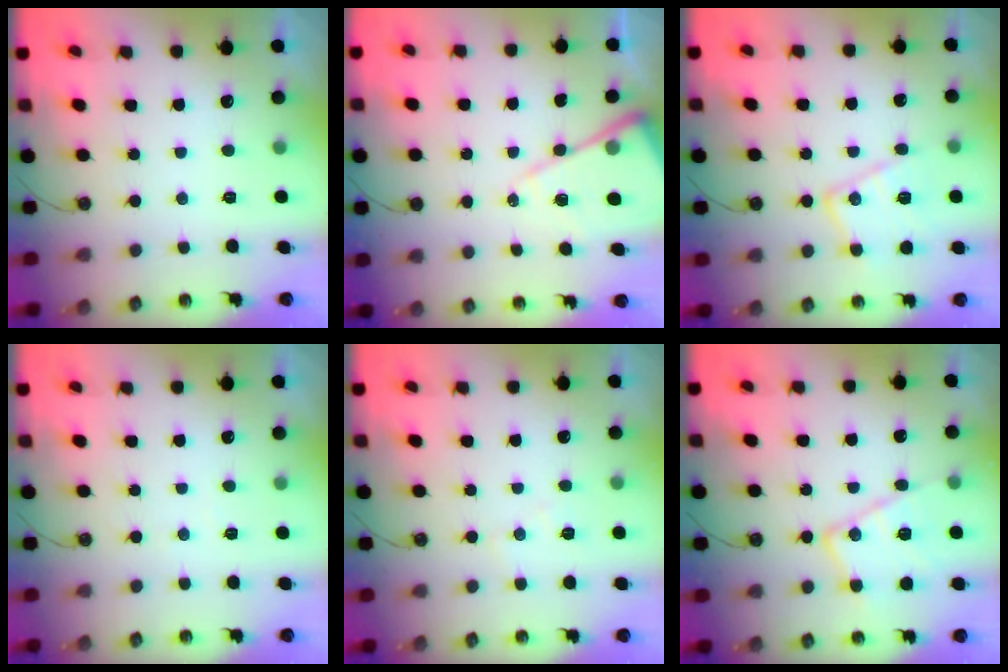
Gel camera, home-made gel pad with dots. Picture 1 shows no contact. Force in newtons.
{"total": 13.6, "press": 13.6, "slide": 1.2}
{"total": 13.9, "press": 13.8, "slide": 1.1}
{"total": 2.0, "press": 2.0, "slide": 0.3}
{"total": 7.0, "press": 7.0, "slide": 0.8}
{"total": 15.2, "press": 15.2, "slide": 1.3}